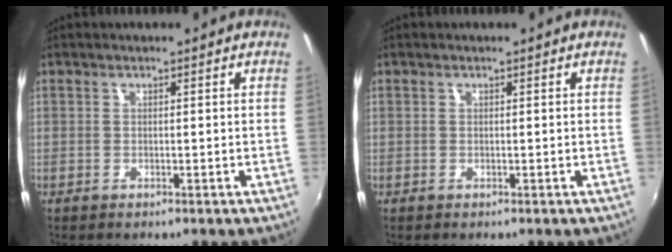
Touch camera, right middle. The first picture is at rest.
{"total": 0.0}